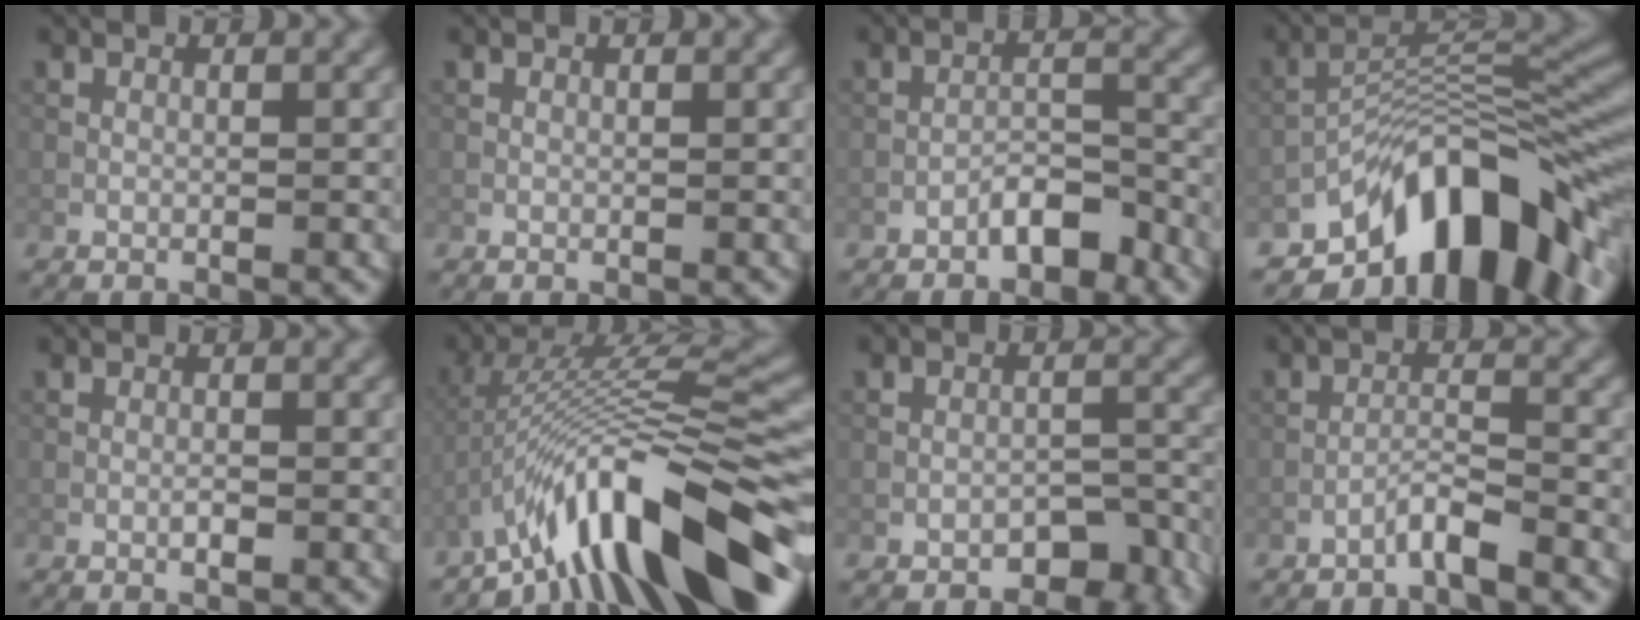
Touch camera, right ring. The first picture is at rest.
{"total": 0.0}
{"total": 3.2, "force": [-2.3, 1.1, 1.8], "torque": [-0.023, 0.017, -0.042]}
{"total": 12.3, "force": [-7.4, 5.0, 8.5], "torque": [-0.111, 0.008, -0.137]}
{"total": 0.9, "force": [-0.3, 0.2, 0.8], "torque": [-0.016, 0.000, -0.007]}
{"total": 12.5, "force": [-7.9, 2.9, 9.2], "torque": [-0.140, 0.028, -0.137]}
{"total": 4.6, "force": [-3.3, 2.4, 2.2], "torque": [-0.014, 0.001, -0.047]}
{"total": 2.3, "force": [-1.9, 0.1, 1.3], "torque": [-0.023, 0.012, -0.040]}